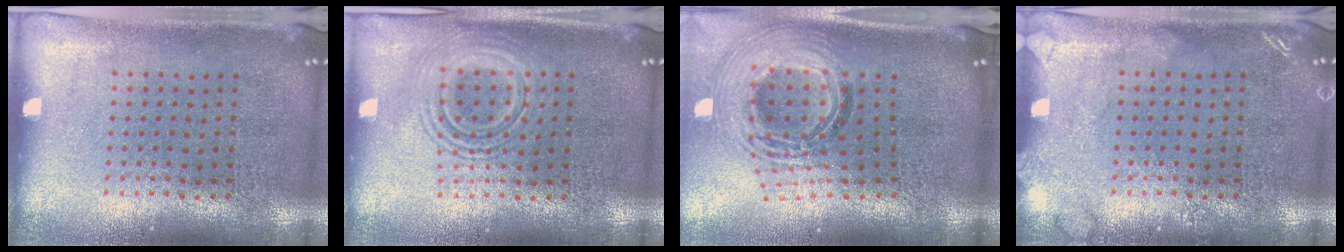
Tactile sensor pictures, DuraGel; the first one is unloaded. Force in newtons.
{"total": 2.3, "press": 2.3, "slide": 0.4}
{"total": 2.2, "press": 1.6, "slide": 1.4}
{"total": 1.5, "press": 1.5, "slide": 0.2}